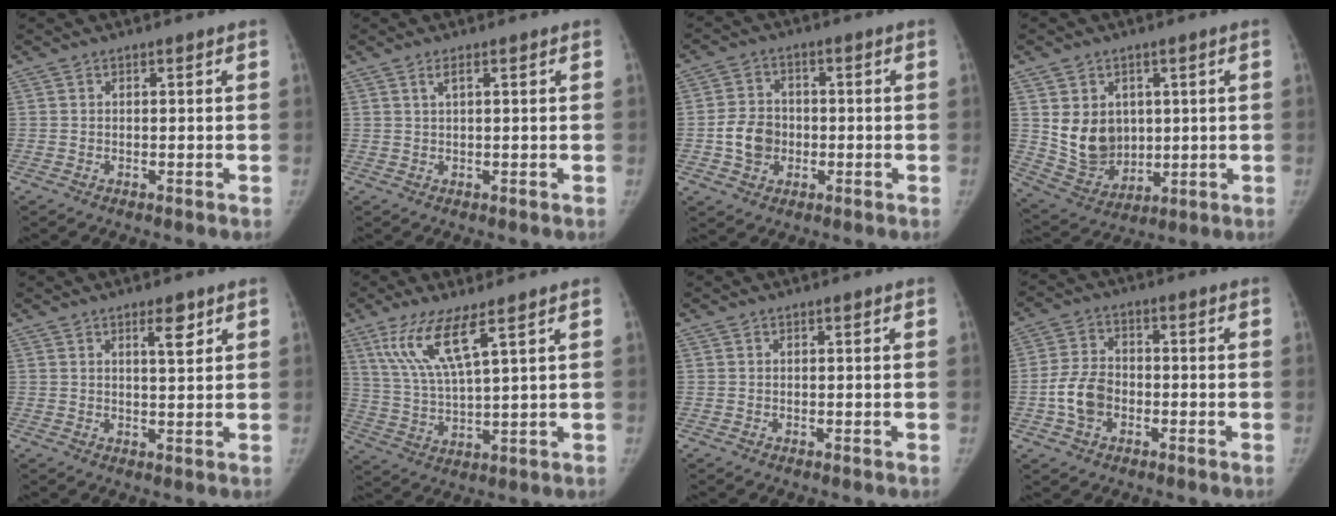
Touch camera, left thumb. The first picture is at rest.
{"total": 1.6, "force": [0.8, 0.3, 1.3], "torque": [-0.031, 0.003, 0.018]}
{"total": 7.1, "force": [-1.3, 6.0, 3.5], "torque": [-0.040, 0.011, -0.029]}
{"total": 11.2, "force": [2.0, 9.1, 6.2], "torque": [-0.062, -0.024, 0.061]}
{"total": 3.7, "force": [2.2, 1.0, 2.8], "torque": [-0.034, -0.014, 0.035]}
{"total": 10.1, "force": [5.8, 1.6, 8.1], "torque": [-0.173, -0.027, 0.123]}
{"total": 0.0}
{"total": 7.3, "force": [-2.1, 5.4, 4.5], "torque": [-0.072, 0.015, -0.046]}